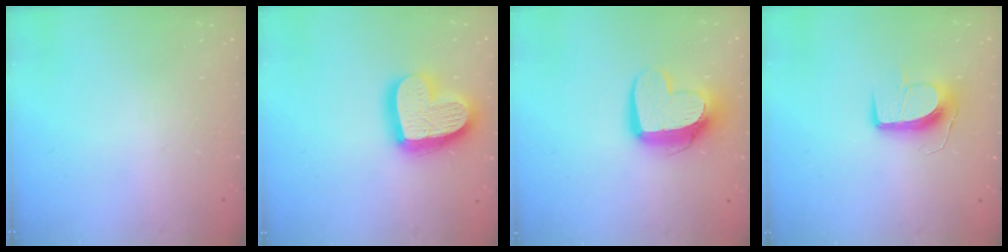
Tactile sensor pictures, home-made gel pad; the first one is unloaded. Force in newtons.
{"total": 21.1, "press": 21.0, "slide": 1.8}
{"total": 12.2, "press": 12.1, "slide": 0.8}
{"total": 10.7, "press": 10.7, "slide": 0.4}